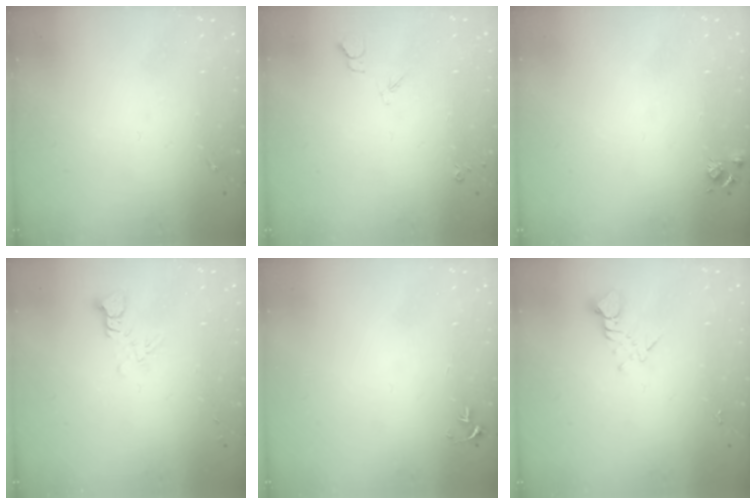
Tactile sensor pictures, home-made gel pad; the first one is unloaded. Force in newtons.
{"total": 5.0, "press": 4.9, "slide": 0.7}
{"total": 5.3, "press": 5.3, "slide": 0.6}
{"total": 4.0, "press": 4.0, "slide": 0.4}
{"total": 3.4, "press": 3.4, "slide": 0.3}
{"total": 3.7, "press": 3.7, "slide": 0.3}